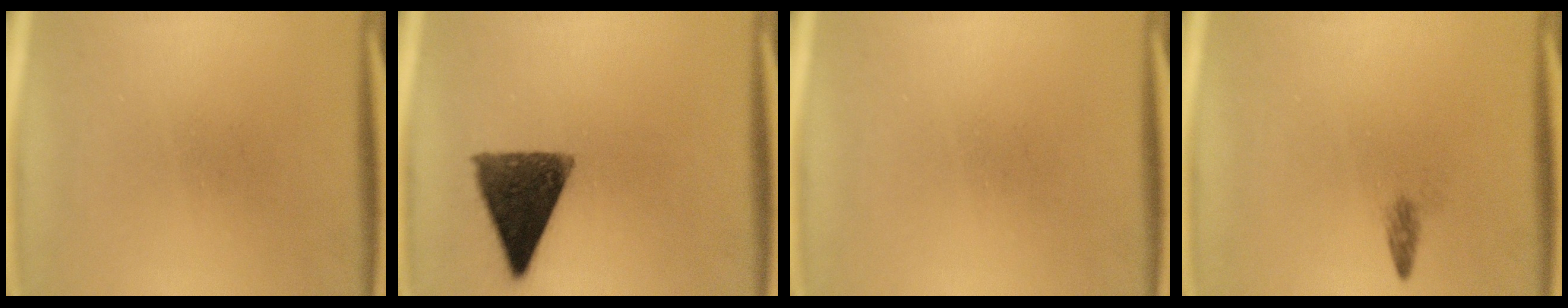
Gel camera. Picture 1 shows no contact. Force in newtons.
{"total": 11.9}
{"total": 0.0}
{"total": 1.1}